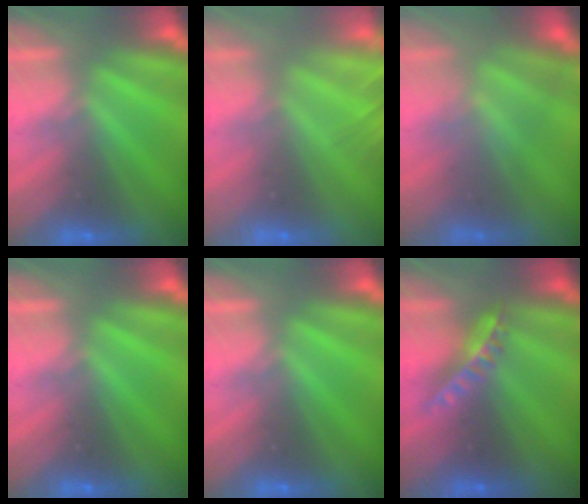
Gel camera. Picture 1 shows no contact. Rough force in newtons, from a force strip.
{"total": 7.7}
{"total": 3.4}
{"total": 0.0}
{"total": 0.0}
{"total": 6.8}